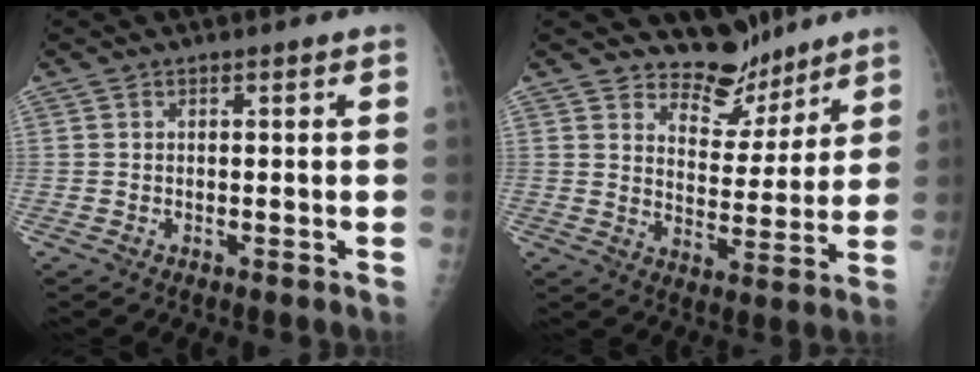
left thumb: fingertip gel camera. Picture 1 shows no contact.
{"total": 8.9, "force": [7.9, 4.0, 0.8], "torque": [0.023, -0.071, 0.131]}